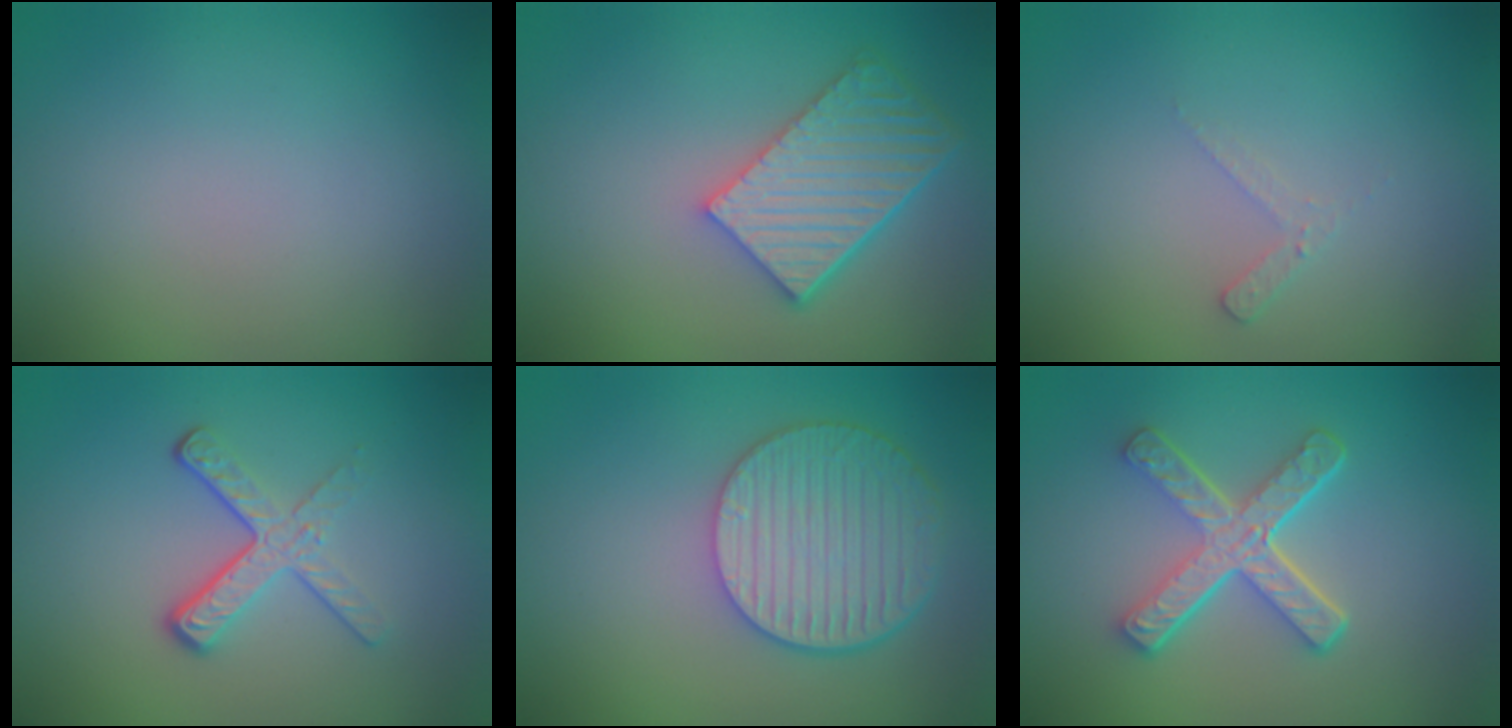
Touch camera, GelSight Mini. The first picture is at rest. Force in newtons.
{"total": 5.7, "press": 4.7, "slide": 3.3}
{"total": 1.2, "press": 1.1, "slide": 0.3}
{"total": 3.6, "press": 2.2, "slide": 2.8}
{"total": 5.7, "press": 4.8, "slide": 3.1}
{"total": 5.3, "press": 3.7, "slide": 3.8}